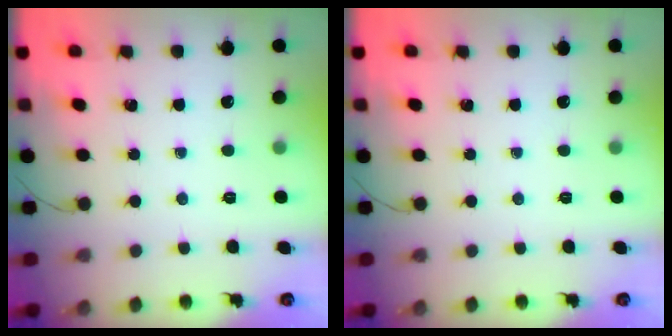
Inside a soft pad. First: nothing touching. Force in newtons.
{"total": 0.0}